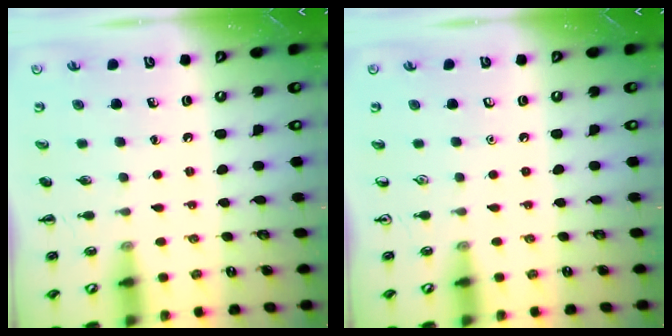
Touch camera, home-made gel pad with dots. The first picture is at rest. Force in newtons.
{"total": 0.0}